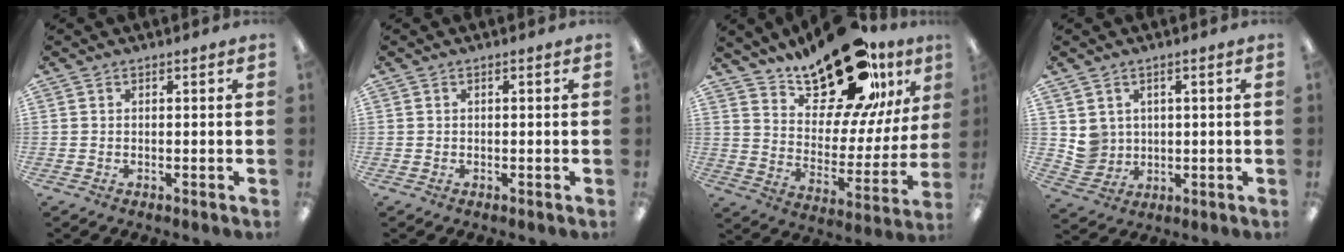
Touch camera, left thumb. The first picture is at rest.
{"total": 0.0}
{"total": 22.8, "force": [17.6, 8.7, 11.5], "torque": [-0.180, -0.110, 0.300]}
{"total": 4.8, "force": [1.8, 4.5, 0.4], "torque": [-0.010, -0.004, 0.037]}